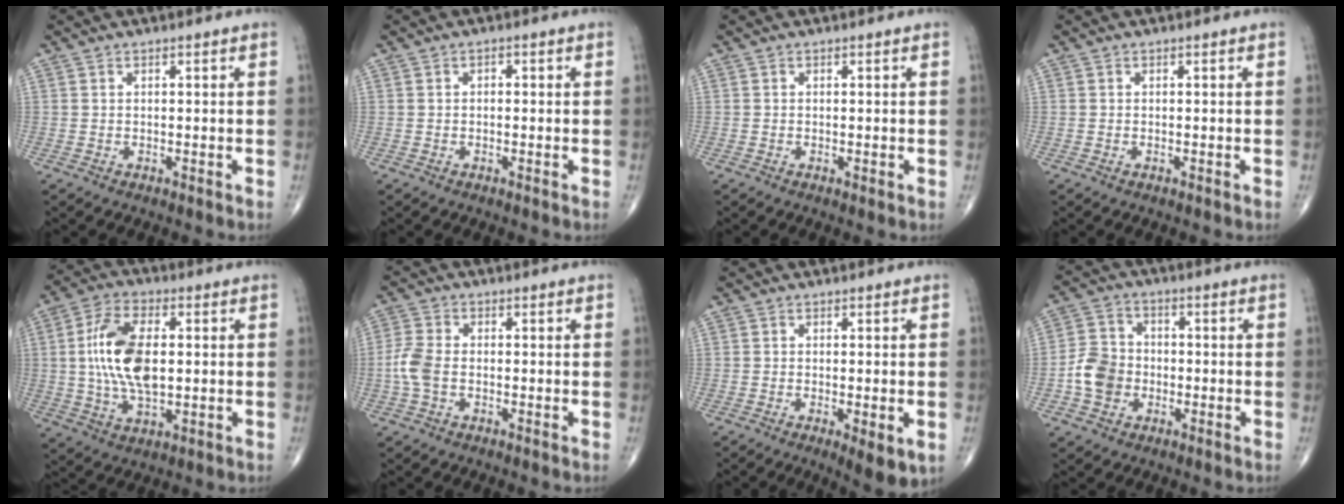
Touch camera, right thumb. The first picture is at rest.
{"total": 0.7, "force": [0.0, 0.5, 0.5], "torque": [-0.004, 0.002, -0.003]}
{"total": 0.7, "force": [-0.1, 0.1, 0.7], "torque": [-0.013, -0.003, -0.003]}
{"total": 0.0}
{"total": 13.8, "force": [1.0, 7.0, 11.9], "torque": [-0.231, 0.005, 0.019]}
{"total": 5.1, "force": [-1.1, 3.1, 3.9], "torque": [-0.100, 0.011, -0.027]}
{"total": 5.6, "force": [-1.6, 1.6, 5.2], "torque": [-0.078, -0.015, -0.023]}
{"total": 7.8, "force": [-2.0, 6.4, 3.9], "torque": [-0.055, 0.021, -0.044]}